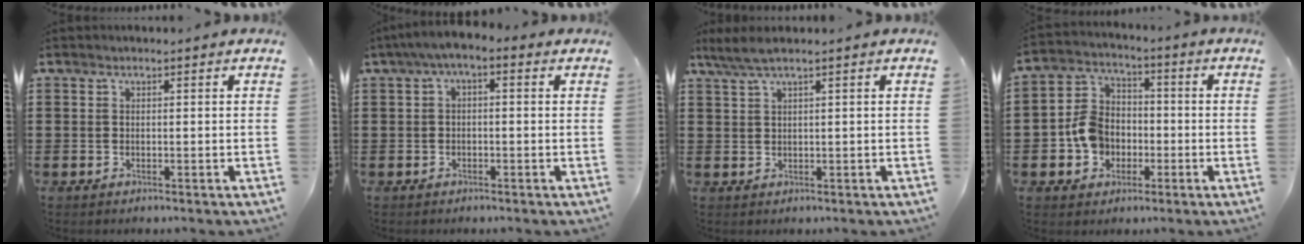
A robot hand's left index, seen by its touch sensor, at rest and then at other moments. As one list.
[{"total": 2.4, "force": [-1.6, 0.6, 1.7], "torque": [-0.030, 0.004, -0.035]}, {"total": 2.7, "force": [1.4, 0.1, 2.3], "torque": [-0.054, -0.004, 0.024]}, {"total": 7.4, "force": [-2.0, 6.2, 3.4], "torque": [-0.093, 0.021, -0.038]}]